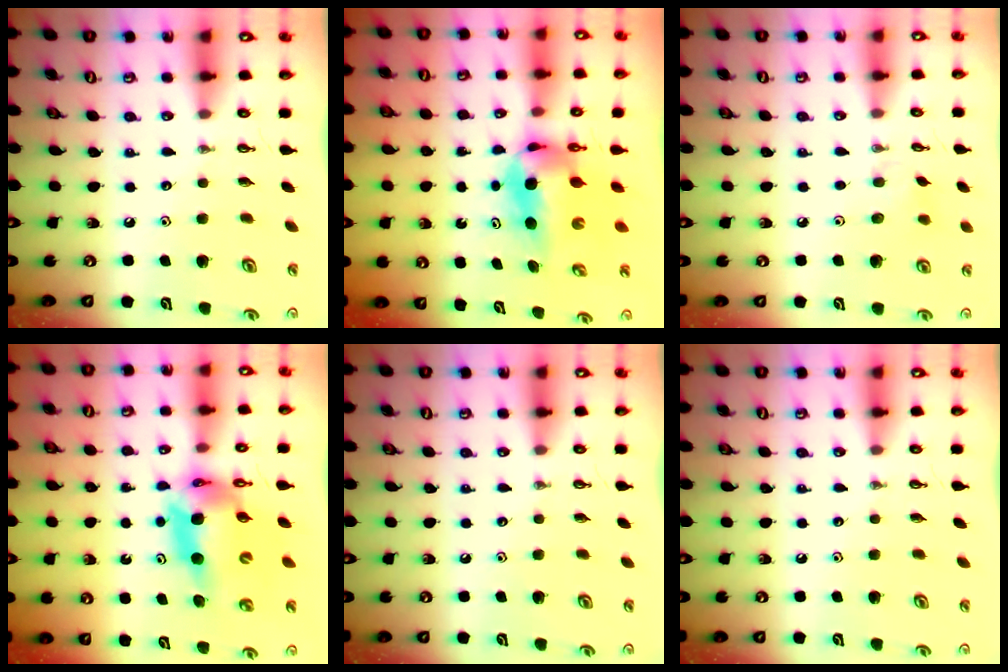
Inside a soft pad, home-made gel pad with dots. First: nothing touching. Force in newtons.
{"total": 6.4, "press": 6.1, "slide": 2.1}
{"total": 6.0, "press": 5.9, "slide": 1.2}
{"total": 11.2, "press": 11.1, "slide": 1.1}
{"total": 0.0}
{"total": 0.0}